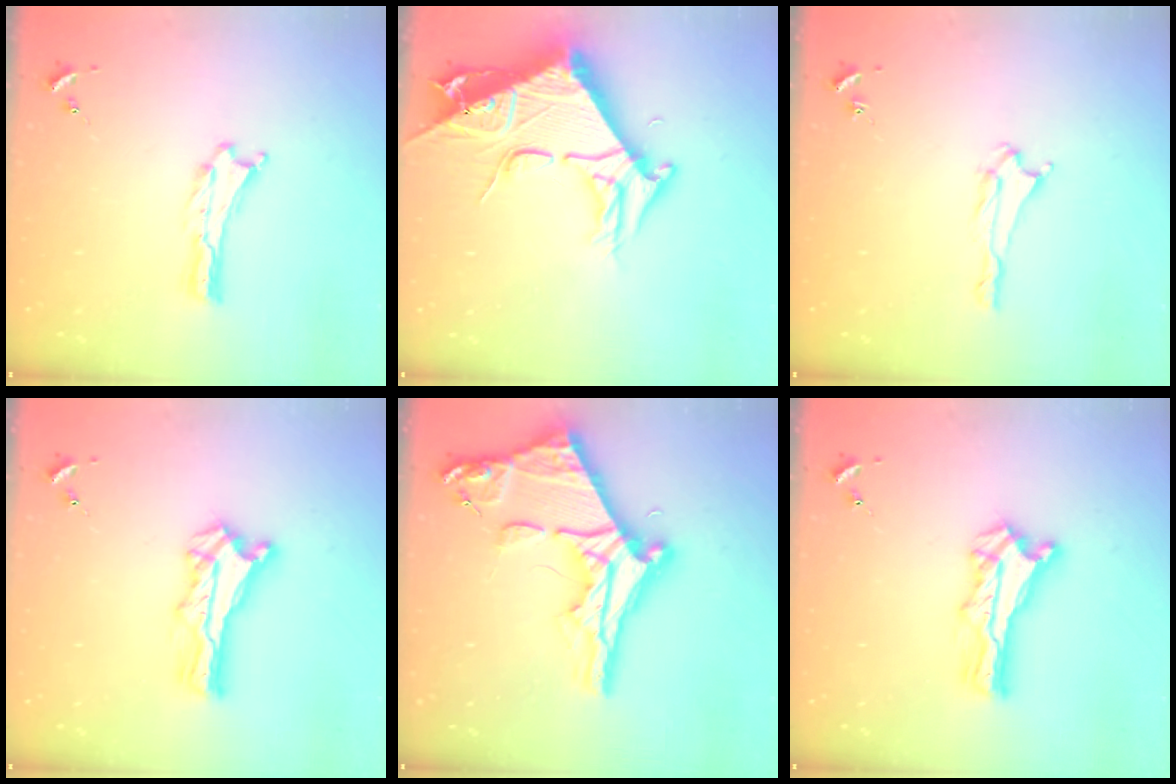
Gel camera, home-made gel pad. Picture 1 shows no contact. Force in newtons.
{"total": 11.2, "press": 11.1, "slide": 1.1}
{"total": 1.7, "press": 1.7, "slide": 0.3}
{"total": 3.2, "press": 3.2, "slide": 0.3}
{"total": 11.4, "press": 11.3, "slide": 1.2}
{"total": 3.2, "press": 3.2, "slide": 0.3}